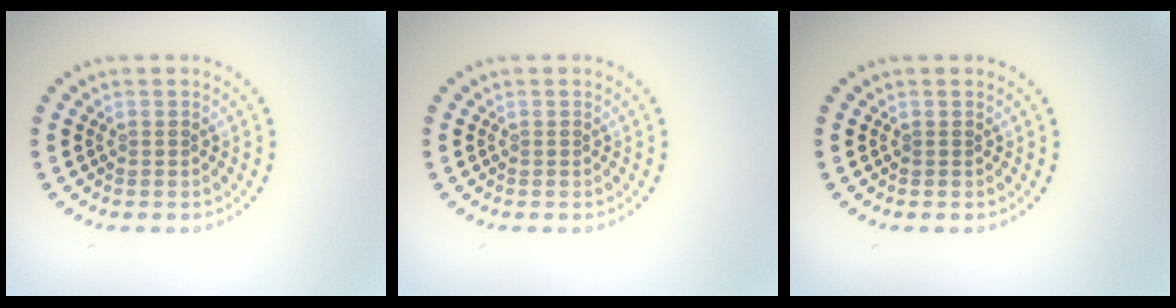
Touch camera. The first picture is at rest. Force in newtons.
{"total": 0.0}
{"total": 0.0}